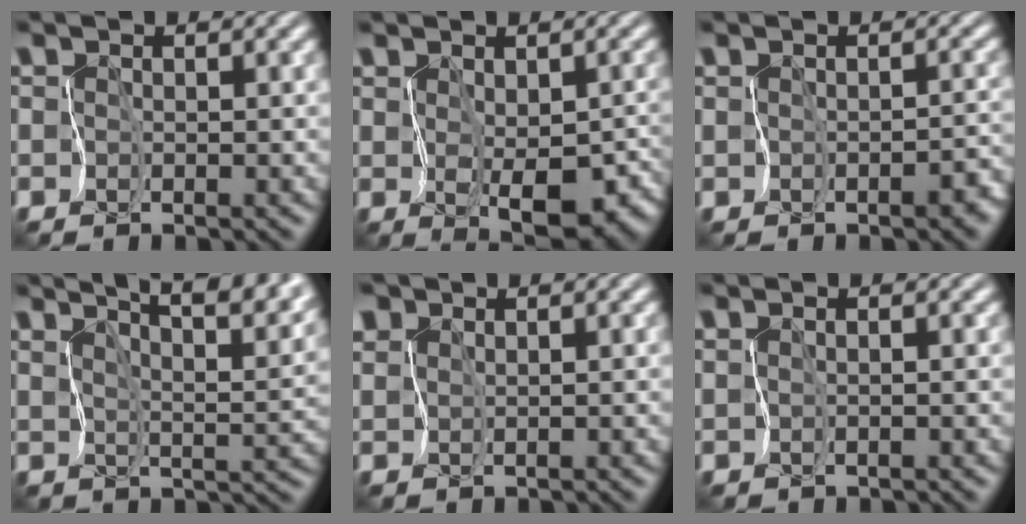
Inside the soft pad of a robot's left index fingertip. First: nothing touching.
{"total": 7.4, "force": [-2.2, 3.8, 6.0], "torque": [-0.068, -0.031, -0.007]}
{"total": 2.8, "force": [-2.1, 1.4, 1.4], "torque": [0.006, -0.019, -0.018]}
{"total": 10.3, "force": [8.5, 2.1, 5.4], "torque": [-0.082, 0.005, 0.120]}
{"total": 3.5, "force": [3.1, 1.6, 0.8], "torque": [-0.045, -0.003, 0.057]}
{"total": 1.0, "force": [0.8, -0.4, -0.4], "torque": [0.002, -0.005, 0.019]}